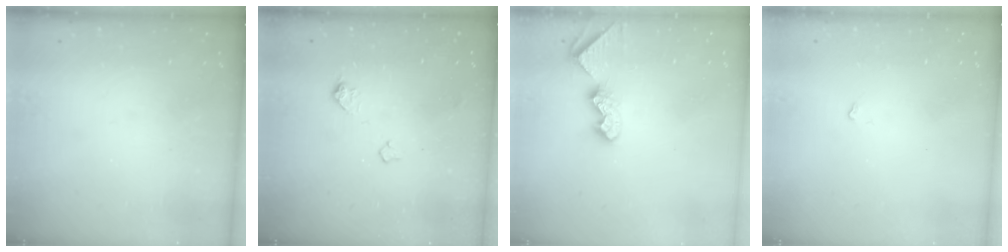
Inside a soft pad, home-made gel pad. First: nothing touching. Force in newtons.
{"total": 6.6, "press": 6.5, "slide": 0.9}
{"total": 6.9, "press": 6.9, "slide": 0.7}
{"total": 2.4, "press": 2.3, "slide": 0.4}